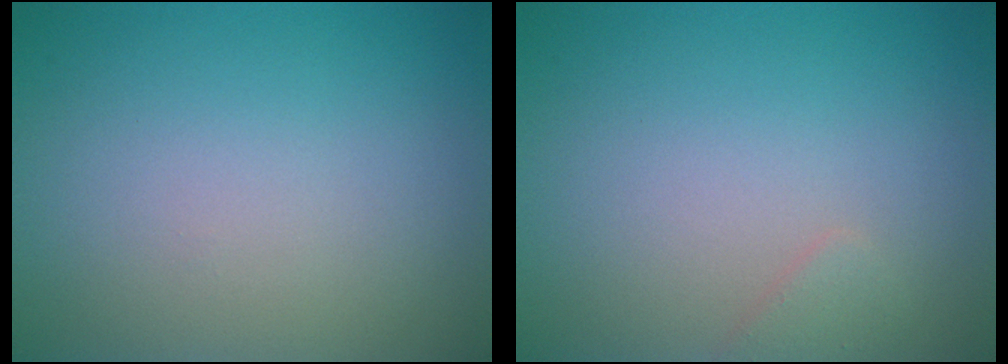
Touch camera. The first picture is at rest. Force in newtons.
{"total": 0.9, "press": 0.9, "slide": 0.1}